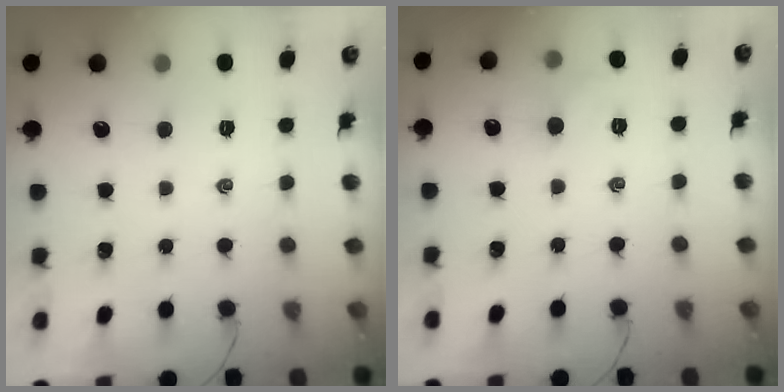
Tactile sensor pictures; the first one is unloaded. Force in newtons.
{"total": 4.8, "press": 4.5, "slide": 1.4}